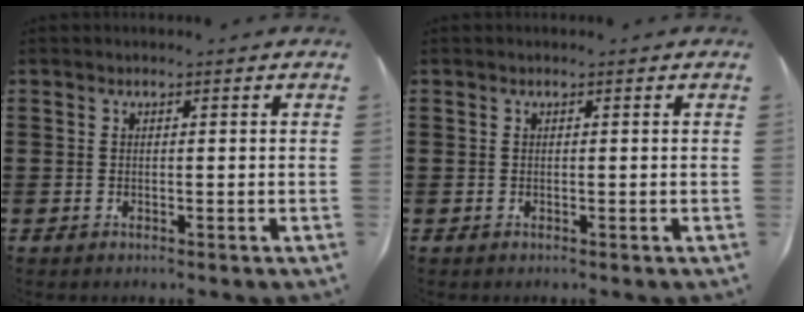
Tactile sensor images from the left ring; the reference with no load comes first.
{"total": 0.0}